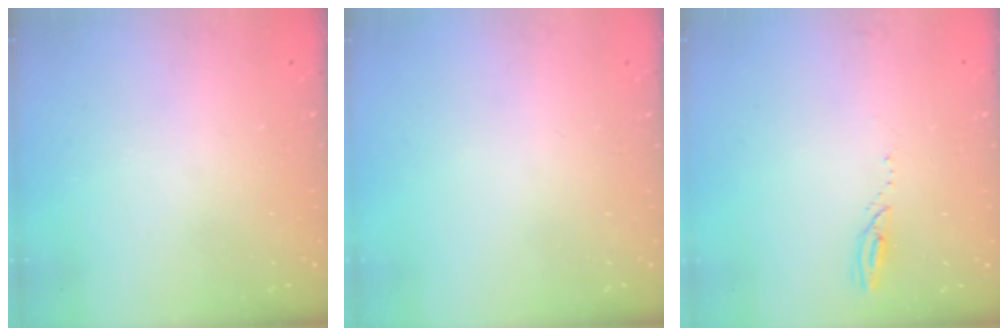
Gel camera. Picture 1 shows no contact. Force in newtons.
{"total": 0.0}
{"total": 2.3, "press": 2.3, "slide": 0.3}